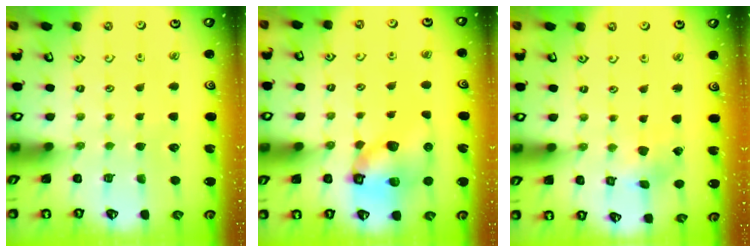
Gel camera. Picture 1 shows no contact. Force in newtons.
{"total": 11.2, "press": 11.0, "slide": 1.9}
{"total": 2.9, "press": 2.9, "slide": 0.2}